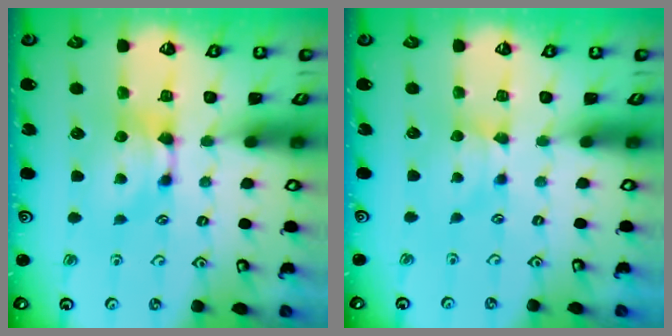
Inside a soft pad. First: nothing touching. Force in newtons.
{"total": 2.0, "press": 2.0, "slide": 0.5}